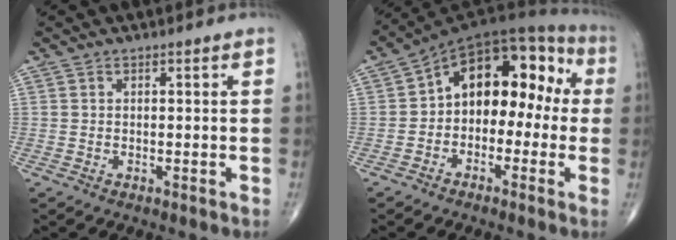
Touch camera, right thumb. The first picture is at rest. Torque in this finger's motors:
{"motor_torque": [-0.34, 1.60, 1.39, 0.10, 0.28]}